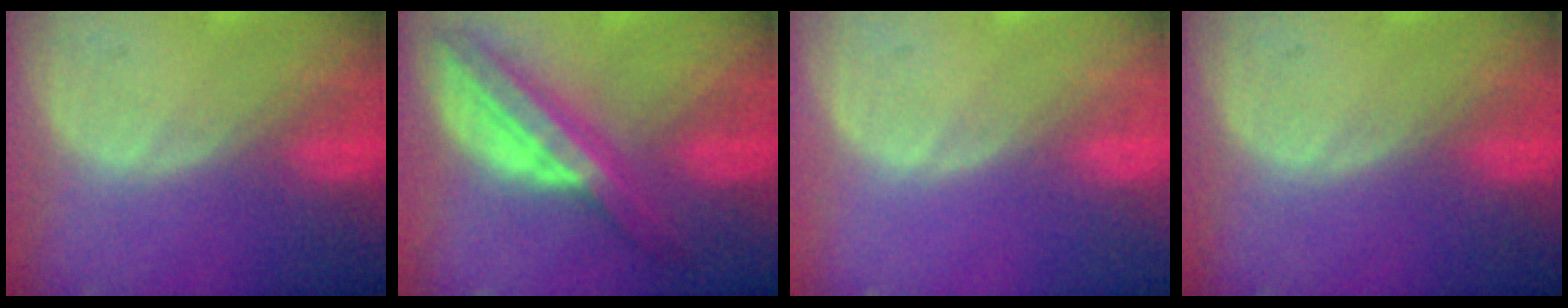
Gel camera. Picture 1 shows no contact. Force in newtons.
{"total": 7.6, "press": 7.6, "slide": 0.3}
{"total": 0.0}
{"total": 0.0}